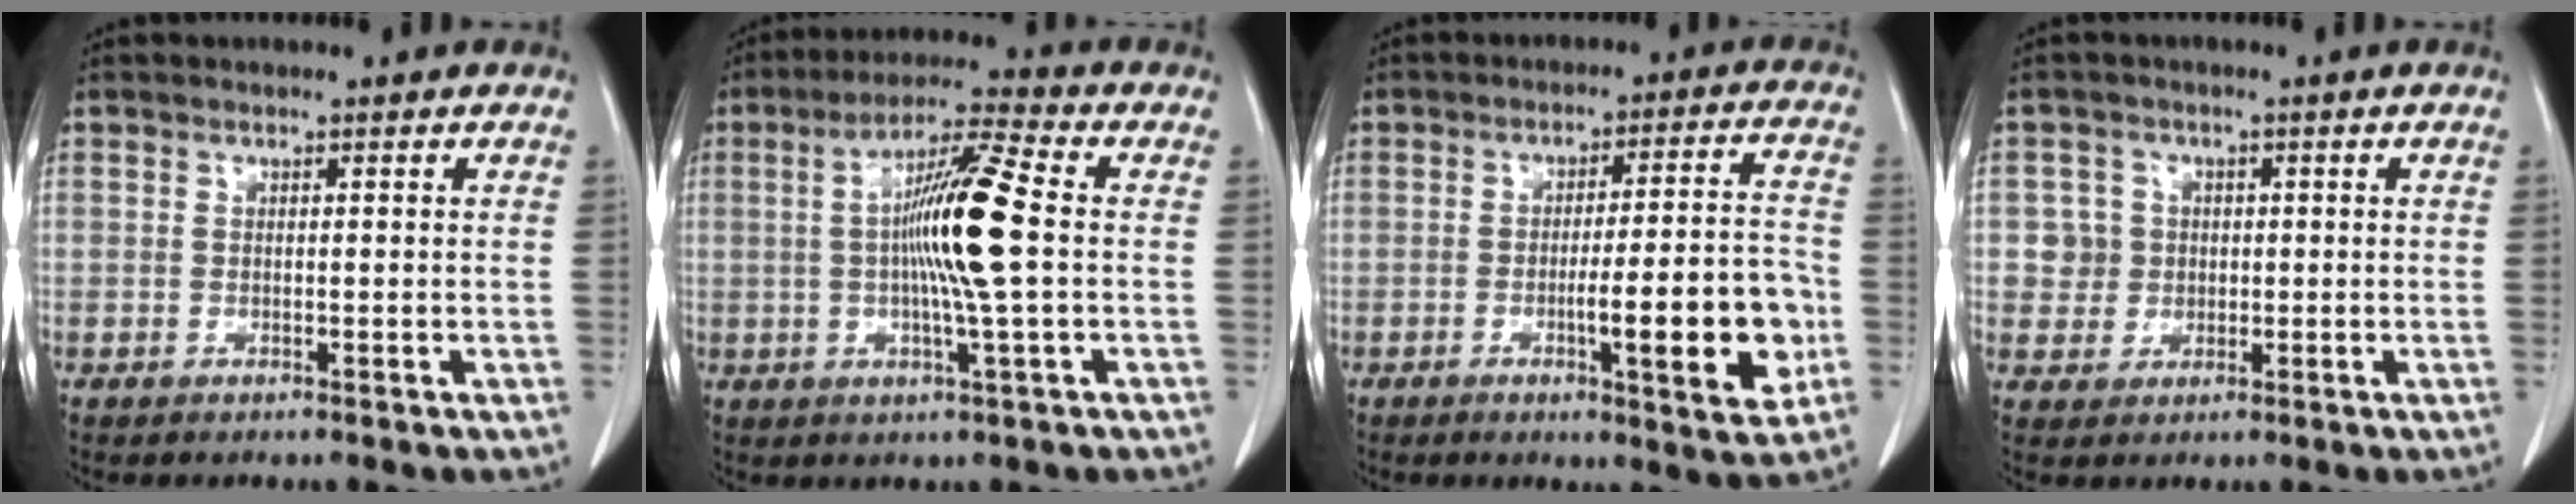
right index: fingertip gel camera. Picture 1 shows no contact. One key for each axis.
{"total": 11.7, "fx": 0.1, "fy": -0.3, "fz": 11.7, "tx": -0.213, "ty": 0.002, "tz": -0.005}
{"total": 12.7, "fx": -3.5, "fy": 1.4, "fz": 12.1, "tx": -0.172, "ty": 0.003, "tz": -0.047}
{"total": 3.8, "fx": 0.3, "fy": 3.8, "fz": 0.2, "tx": 0.008, "ty": 0.011, "tz": 0.008}